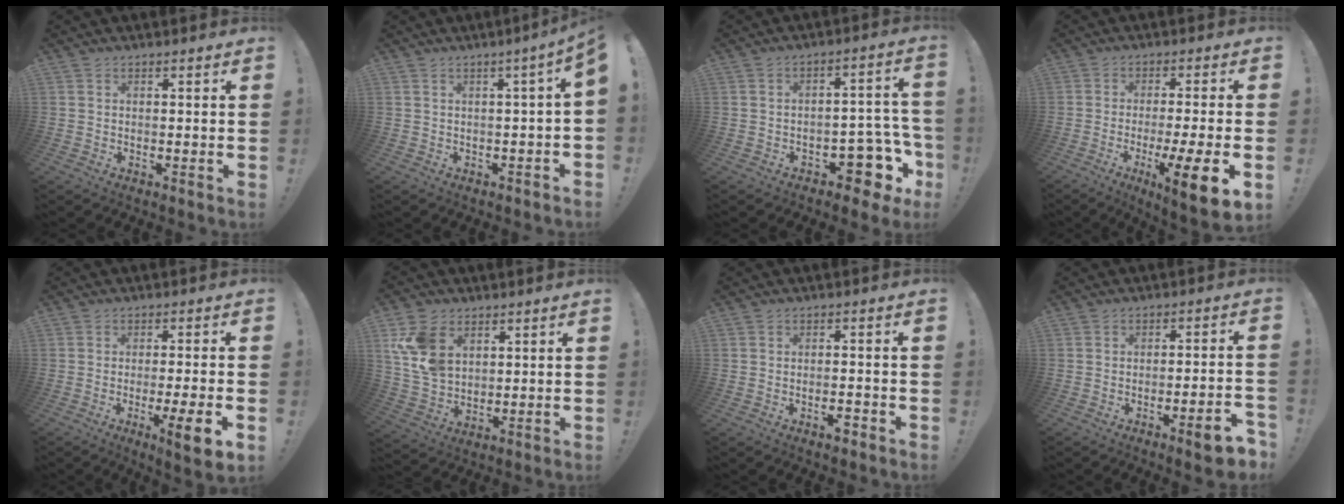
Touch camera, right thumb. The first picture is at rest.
{"total": 3.5, "force": [0.3, -0.4, 3.4], "torque": [-0.051, -0.011, 0.004]}
{"total": 11.0, "force": [-6.2, 5.8, 6.9], "torque": [-0.055, 0.036, -0.099]}
{"total": 12.6, "force": [-4.9, 0.8, 11.6], "torque": [-0.171, 0.014, -0.070]}
{"total": 8.8, "force": [-3.1, 0.4, 8.2], "torque": [-0.122, 0.007, -0.047]}
{"total": 12.5, "force": [4.9, 9.0, 7.1], "torque": [-0.136, -0.015, 0.099]}
{"total": 2.9, "force": [-1.9, 0.6, 2.1], "torque": [-0.029, 0.010, -0.031]}
{"total": 8.3, "force": [-4.4, 1.1, 7.0], "torque": [-0.106, 0.019, -0.068]}